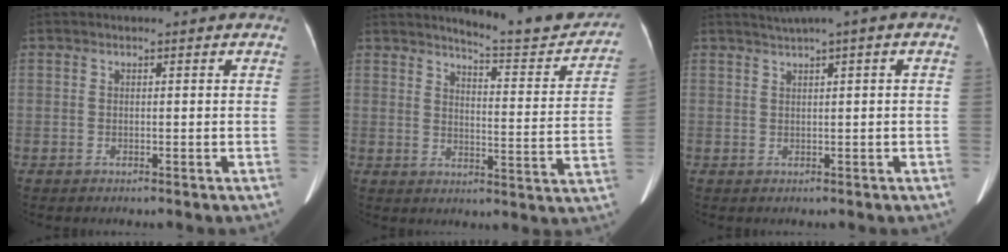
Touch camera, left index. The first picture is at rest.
{"total": 13.4, "force": [12.7, 1.1, 4.2], "torque": [-0.043, -0.049, 0.148]}
{"total": 2.3, "force": [1.1, -0.1, 2.0], "torque": [-0.039, 0.018, 0.025]}